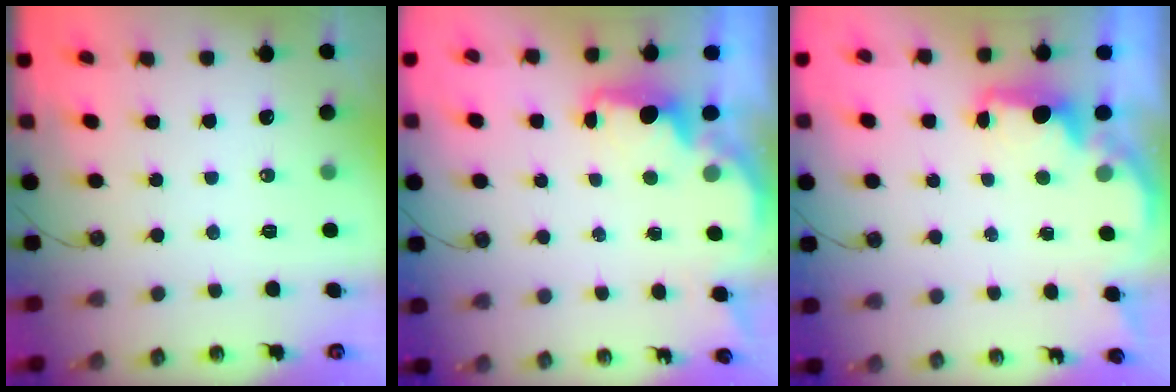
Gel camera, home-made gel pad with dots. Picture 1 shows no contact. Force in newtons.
{"total": 2.2, "press": 2.1, "slide": 0.8}
{"total": 2.5, "press": 2.3, "slide": 0.8}